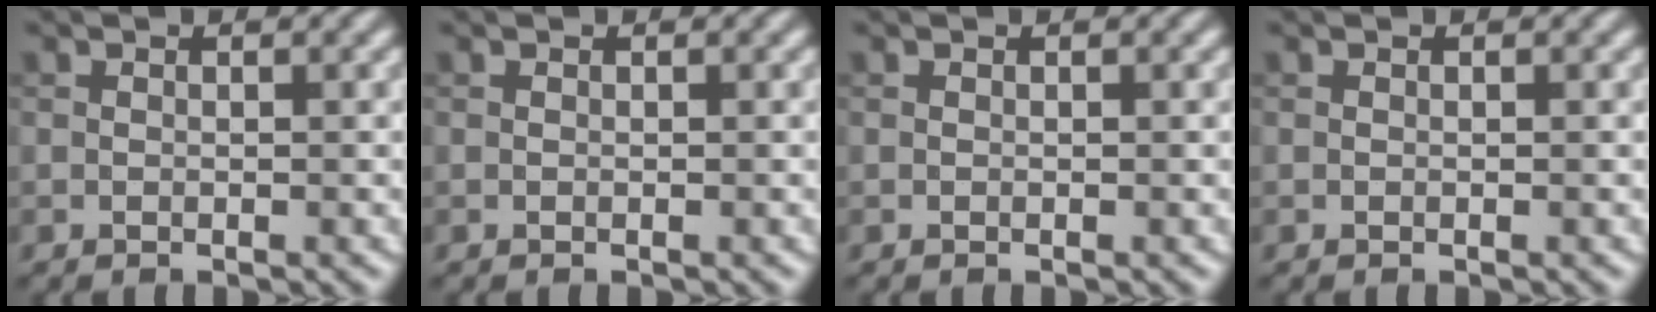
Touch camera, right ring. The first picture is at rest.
{"total": 0.0}
{"total": 0.0}
{"total": 0.0}